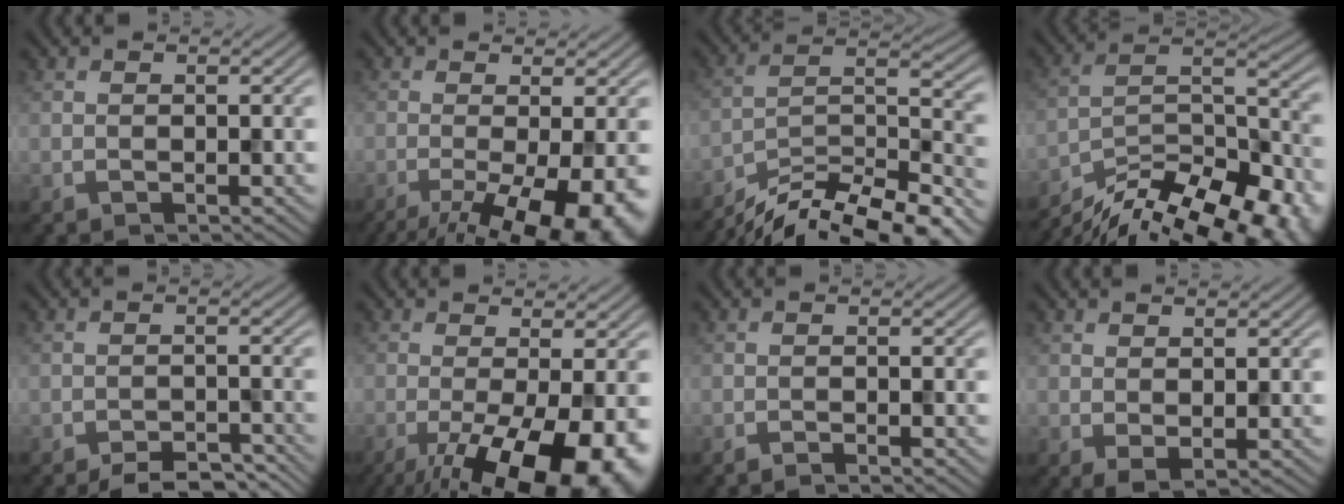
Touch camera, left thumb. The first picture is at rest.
{"total": 11.6, "force": [-5.1, 3.4, 9.8], "torque": [-0.143, -0.015, -0.072]}
{"total": 13.3, "force": [-11.0, 3.1, 6.8], "torque": [-0.129, 0.001, -0.189]}
{"total": 17.7, "force": [-14.8, 5.2, 8.2], "torque": [-0.133, -0.018, -0.221]}
{"total": 4.9, "force": [-4.2, 1.2, 2.2], "torque": [-0.036, 0.001, -0.062]}
{"total": 15.3, "force": [-6.4, 5.0, 13.0], "torque": [-0.202, -0.020, -0.088]}
{"total": 1.4, "force": [-1.1, 0.0, 0.8], "torque": [-0.009, 0.001, -0.023]}
{"total": 1.5, "force": [0.4, 0.8, 1.2], "torque": [-0.027, -0.005, 0.011]}